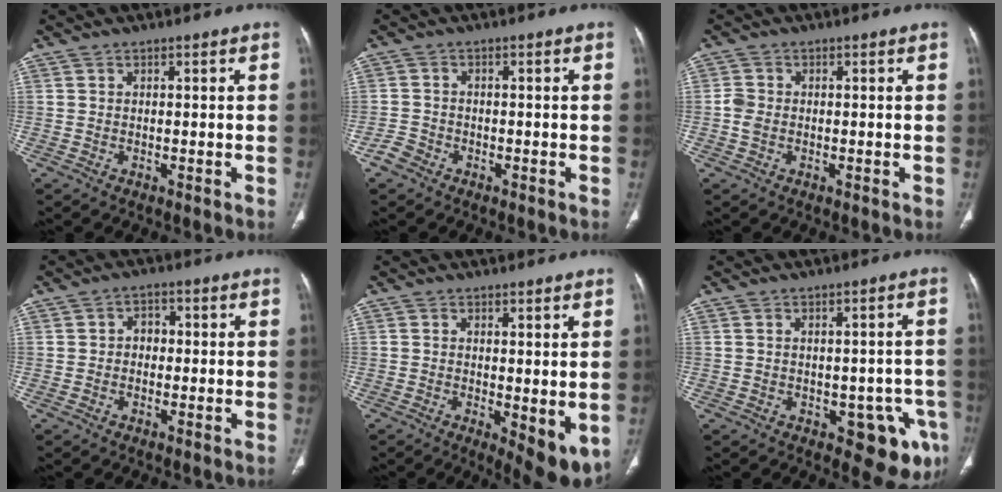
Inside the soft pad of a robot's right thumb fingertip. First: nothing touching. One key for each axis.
{"total": 2.4, "fx": -1.6, "fy": 1.7, "fz": 0.6, "tx": -0.010, "ty": 0.010, "tz": -0.034}
{"total": 2.3, "fx": -0.4, "fy": 1.8, "fz": 1.3, "tx": -0.028, "ty": 0.006, "tz": -0.009}
{"total": 2.9, "fx": -0.1, "fy": 2.4, "fz": 1.6, "tx": -0.006, "ty": 0.012, "tz": -0.008}
{"total": 7.8, "fx": -1.0, "fy": 2.8, "fz": 7.2, "tx": -0.096, "ty": -0.023, "tz": -0.008}
{"total": 9.0, "fx": -3.7, "fy": 4.4, "fz": 6.9, "tx": -0.049, "ty": 0.009, "tz": -0.040}